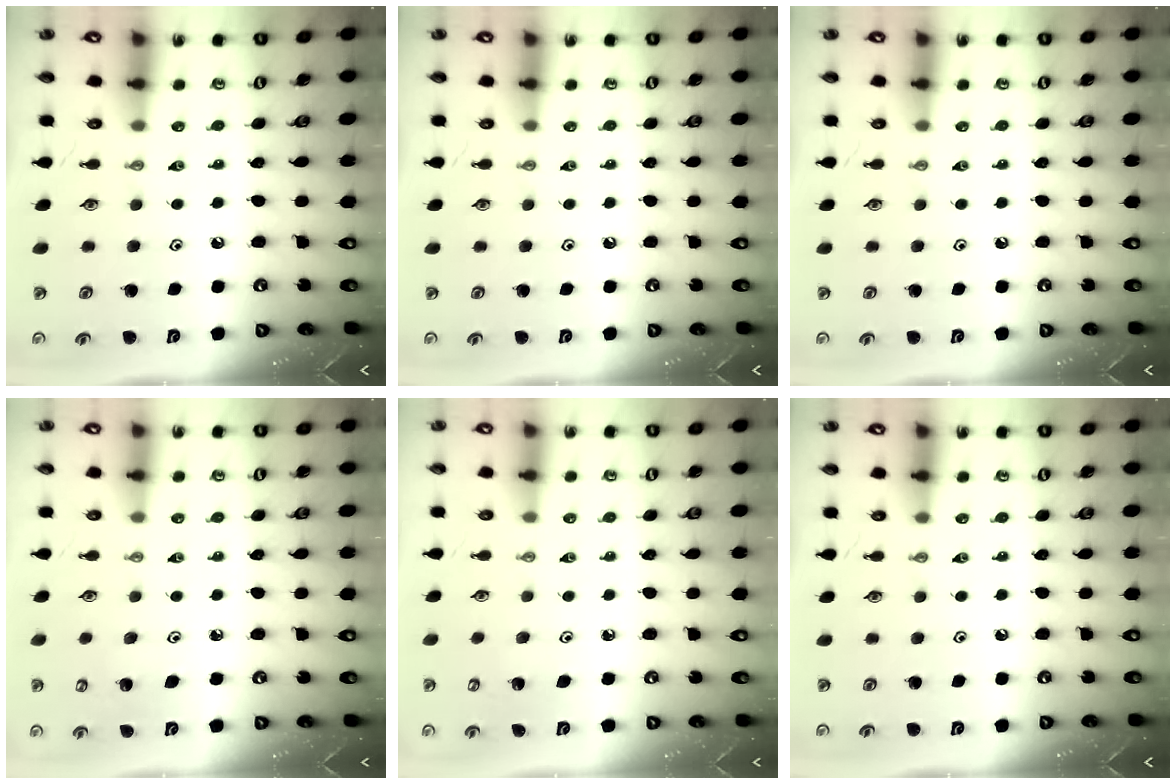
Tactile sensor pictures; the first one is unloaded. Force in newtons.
{"total": 0.0}
{"total": 0.0}
{"total": 5.1, "press": 4.7, "slide": 2.0}
{"total": 3.8, "press": 3.7, "slide": 0.3}
{"total": 0.0}